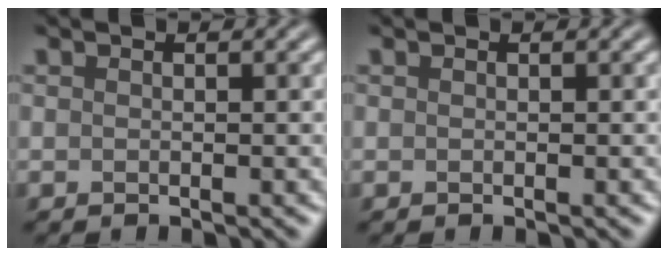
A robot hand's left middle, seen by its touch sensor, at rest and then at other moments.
{"total": 0.0}